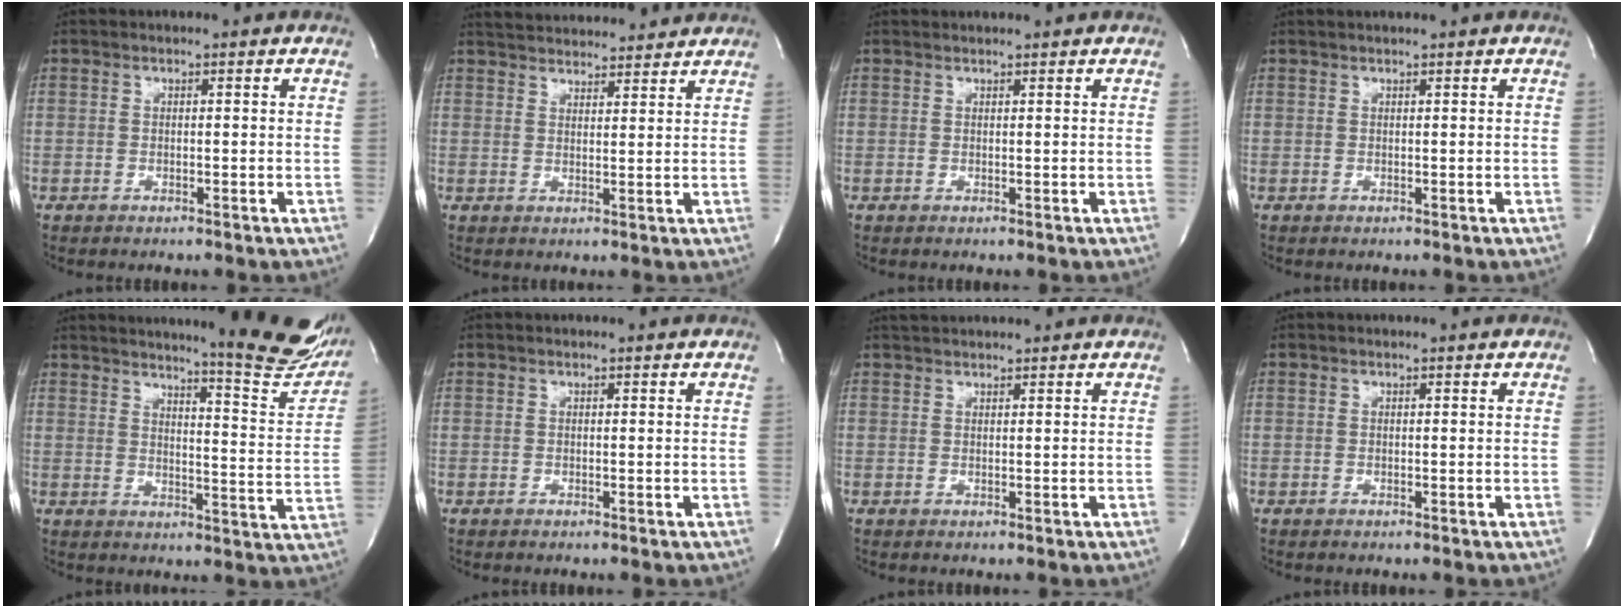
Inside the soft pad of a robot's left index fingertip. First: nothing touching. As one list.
[{"total": 11.9, "force": [11.4, 1.8, 3.0], "torque": [-0.051, 0.024, 0.161]}, {"total": 1.5, "force": [1.5, -0.2, 0.2], "torque": [-0.004, 0.011, 0.026]}, {"total": 1.6, "force": [1.4, -0.3, 0.6], "torque": [-0.006, 0.015, 0.027]}, {"total": 19.4, "force": [17.1, 1.4, 9.0], "torque": [-0.113, -0.082, 0.199]}, {"total": 0.0}, {"total": 3.0, "force": [2.9, 0.1, 0.7], "torque": [-0.012, 0.027, 0.052]}, {"total": 0.0}]